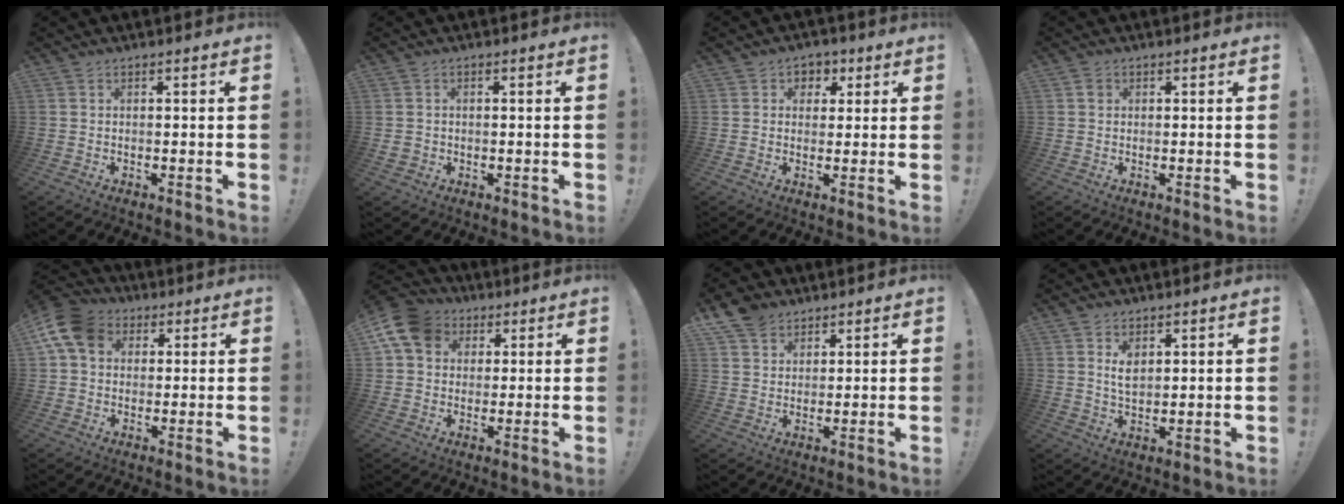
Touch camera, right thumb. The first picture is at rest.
{"total": 1.5, "force": [0.0, 1.4, 0.5], "torque": [-0.012, 0.003, 0.000]}
{"total": 4.3, "force": [0.9, 4.1, 1.1], "torque": [-0.002, -0.002, 0.015]}
{"total": 1.2, "force": [0.5, 1.1, 0.3], "torque": [0.007, -0.003, 0.005]}
{"total": 11.6, "force": [3.6, 8.9, 6.5], "torque": [-0.124, -0.004, 0.074]}
{"total": 12.2, "force": [4.3, 9.6, 6.0], "torque": [-0.105, -0.013, 0.089]}
{"total": 7.1, "force": [5.1, 4.6, 1.7], "torque": [-0.033, -0.028, 0.101]}
{"total": 5.0, "force": [2.4, 3.3, 3.0], "torque": [-0.044, -0.010, 0.042]}